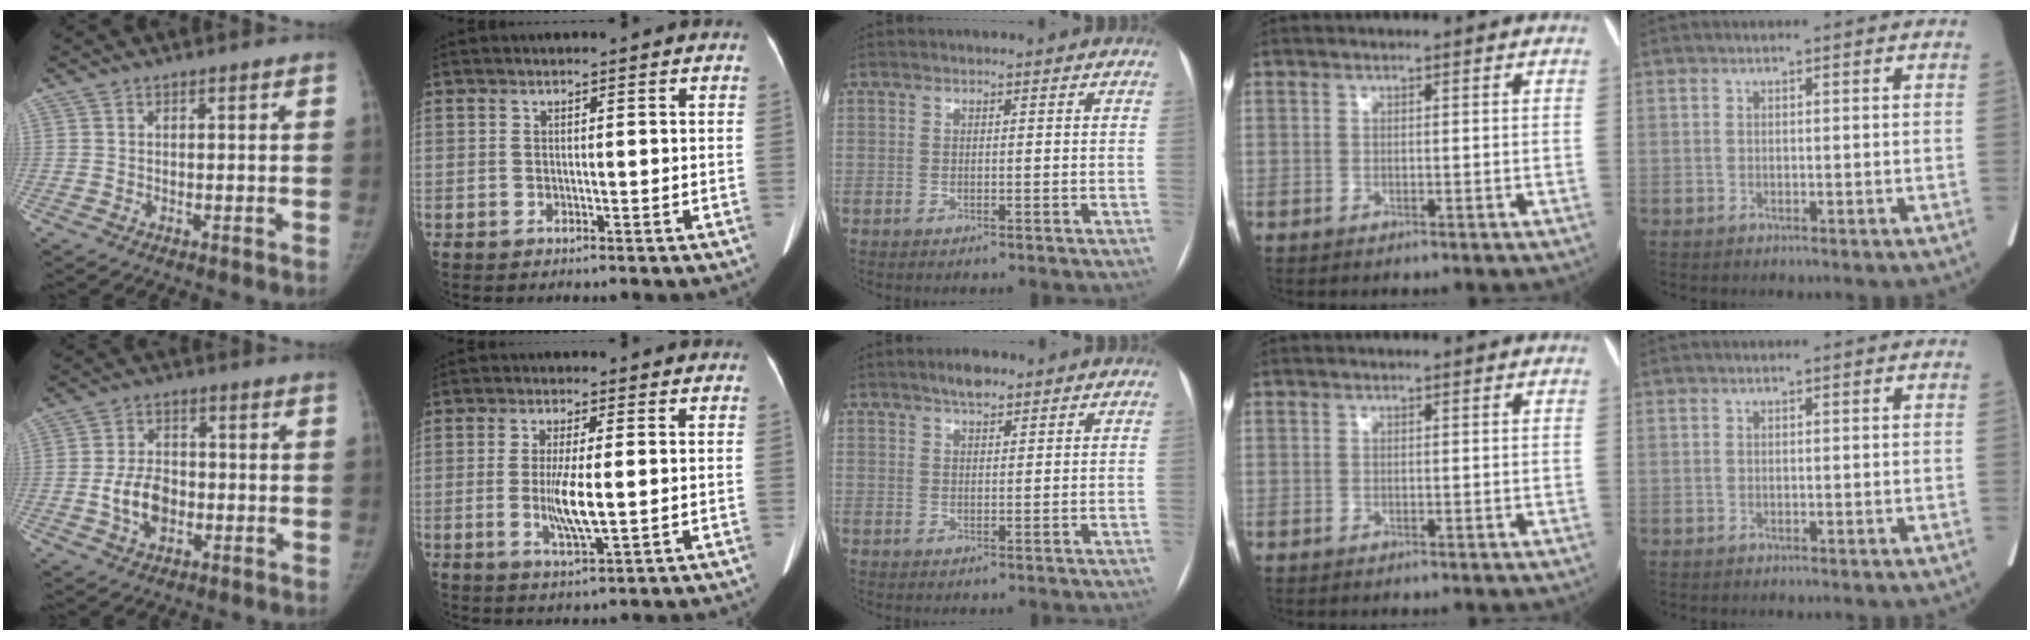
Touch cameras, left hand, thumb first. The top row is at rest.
{"thumb": {"total": 8.0, "force": [-1.8, 5.5, 5.6], "torque": [-0.087, 0.013, -0.033]}, "index": {"total": 5.6, "force": [-1.0, 0.7, 5.4], "torque": [-0.109, -0.030, -0.019]}, "middle": {"total": 2.7, "force": [2.1, 0.9, 1.5], "torque": [-0.028, 0.007, 0.033]}}